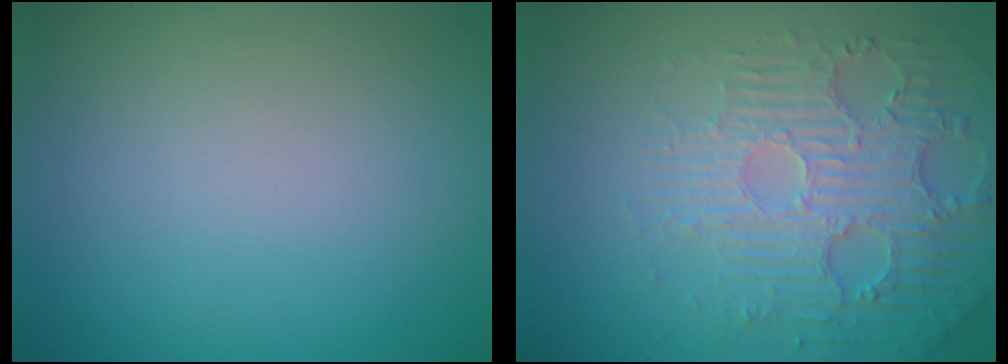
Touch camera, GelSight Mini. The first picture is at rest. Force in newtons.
{"total": 6.1, "press": 3.9, "slide": 4.6}